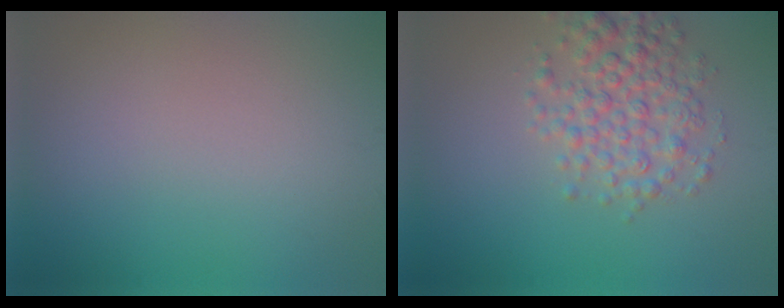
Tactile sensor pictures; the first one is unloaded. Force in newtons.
{"total": 4.4, "press": 4.4, "slide": 0.0}